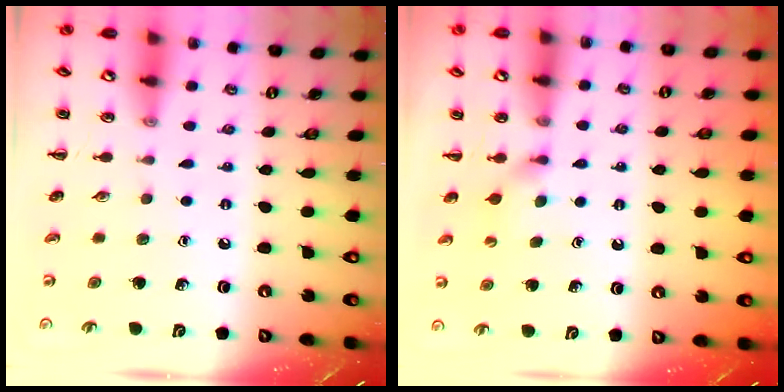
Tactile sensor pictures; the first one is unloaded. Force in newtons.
{"total": 3.1, "press": 2.8, "slide": 1.2}